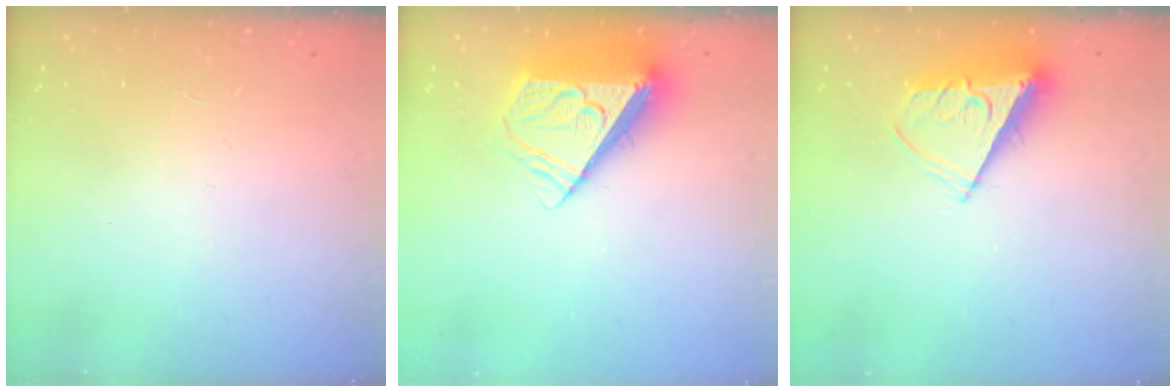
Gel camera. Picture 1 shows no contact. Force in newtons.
{"total": 10.4, "press": 10.3, "slide": 1.6}
{"total": 8.6, "press": 8.6, "slide": 0.5}